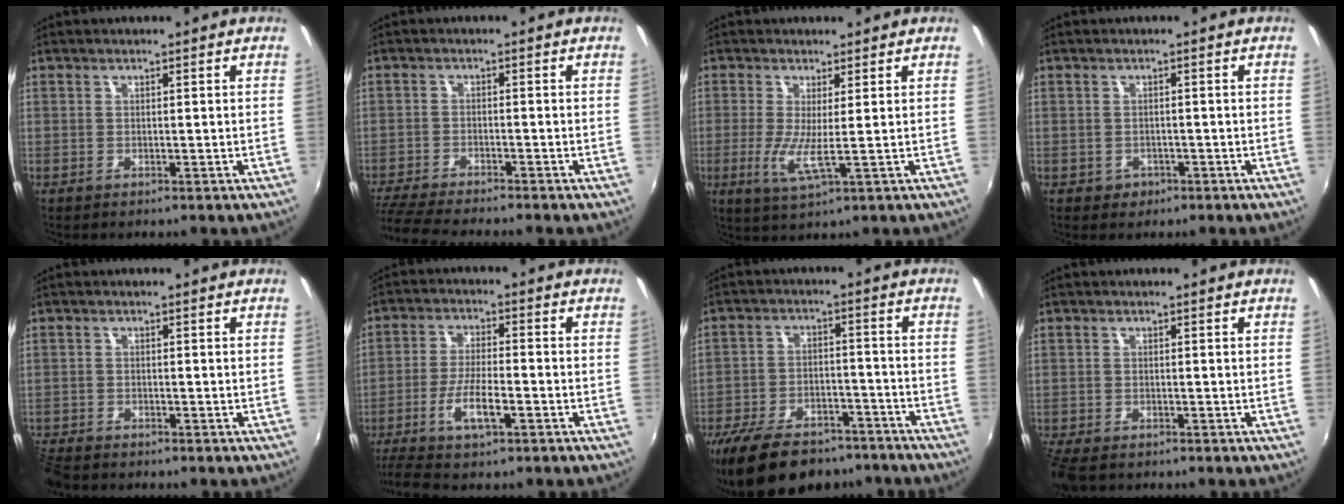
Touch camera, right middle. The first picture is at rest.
{"total": 9.3, "force": [-8.5, 0.1, 3.9], "torque": [-0.103, -0.027, -0.149]}
{"total": 5.0, "force": [-0.3, 0.0, 5.0], "torque": [-0.110, -0.016, -0.012]}
{"total": 2.0, "force": [-0.8, 1.7, 0.5], "torque": [-0.011, -0.002, -0.010]}
{"total": 5.5, "force": [-5.1, 1.4, 1.6], "torque": [-0.055, -0.023, -0.098]}
{"total": 9.3, "force": [-5.4, 1.7, 7.3], "torque": [-0.161, -0.009, -0.104]}
{"total": 20.0, "force": [-15.8, 8.2, 9.0], "torque": [-0.188, -0.007, -0.227]}
{"total": 5.7, "force": [-4.5, 2.1, 2.8], "torque": [-0.075, -0.029, -0.088]}